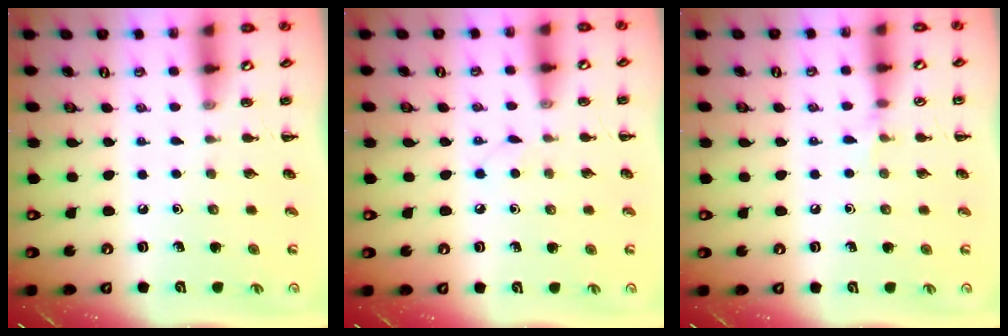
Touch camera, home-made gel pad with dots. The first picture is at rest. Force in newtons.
{"total": 2.7, "press": 2.6, "slide": 0.9}
{"total": 3.9, "press": 3.6, "slide": 1.4}